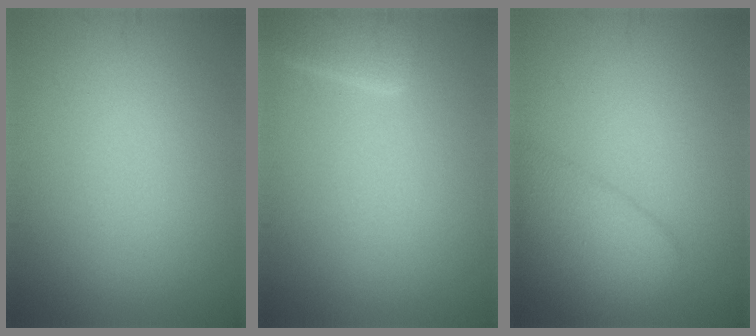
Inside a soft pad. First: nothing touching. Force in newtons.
{"total": 2.4, "press": 2.4, "slide": 0.2}
{"total": 4.0, "press": 4.0, "slide": 0.2}